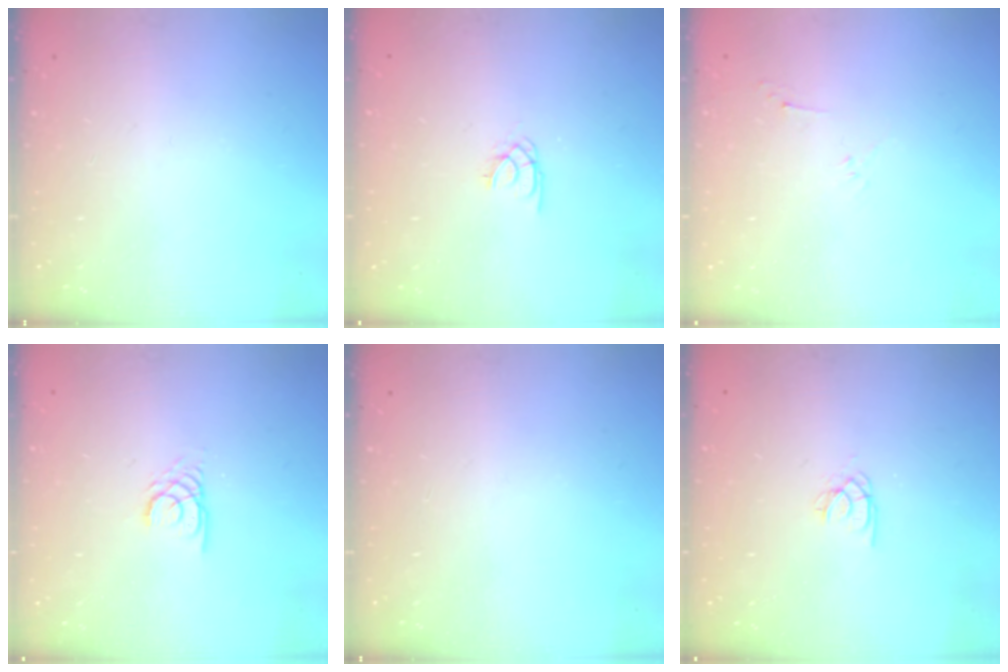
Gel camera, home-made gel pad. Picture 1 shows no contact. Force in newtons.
{"total": 1.8, "press": 1.8, "slide": 0.3}
{"total": 2.8, "press": 2.7, "slide": 0.6}
{"total": 2.2, "press": 2.2, "slide": 0.1}
{"total": 0.0}
{"total": 1.9, "press": 1.9, "slide": 0.2}